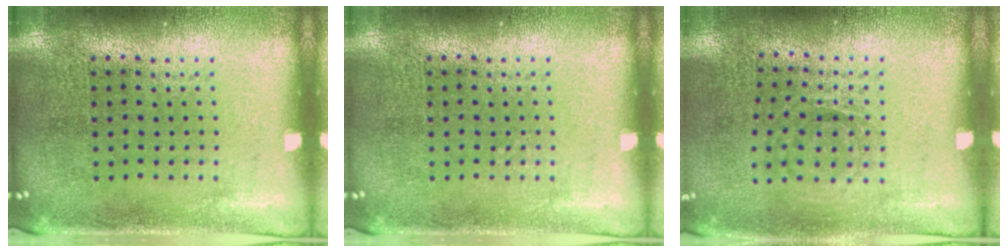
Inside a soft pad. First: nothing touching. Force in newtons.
{"total": 0.0}
{"total": 0.9, "press": 0.8, "slide": 0.4}